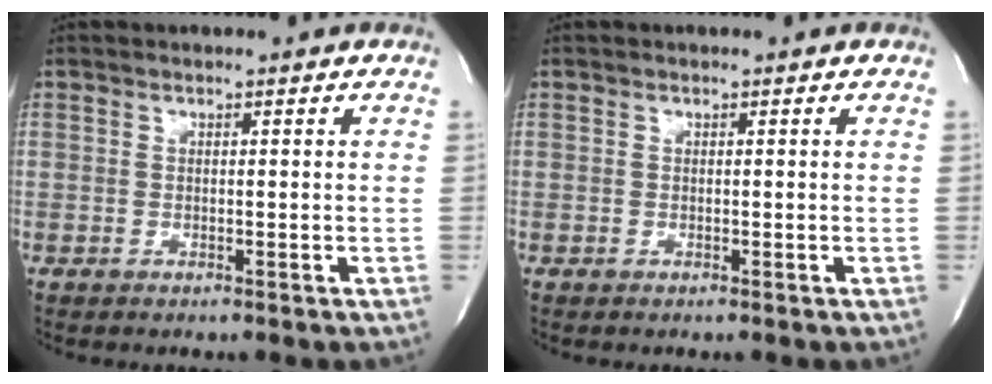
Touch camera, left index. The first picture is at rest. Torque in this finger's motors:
{"motor_torque": [0.00, 0.00, 0.00, 0.00]}